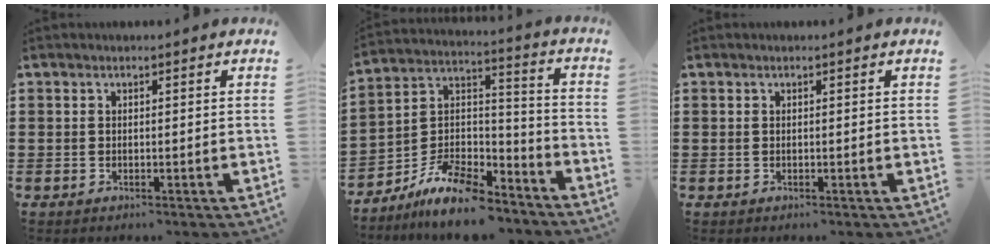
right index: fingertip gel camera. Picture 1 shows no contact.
{"total": 10.6, "force": [-8.8, 3.5, 4.6], "torque": [-0.094, 0.028, -0.174]}
{"total": 0.0}